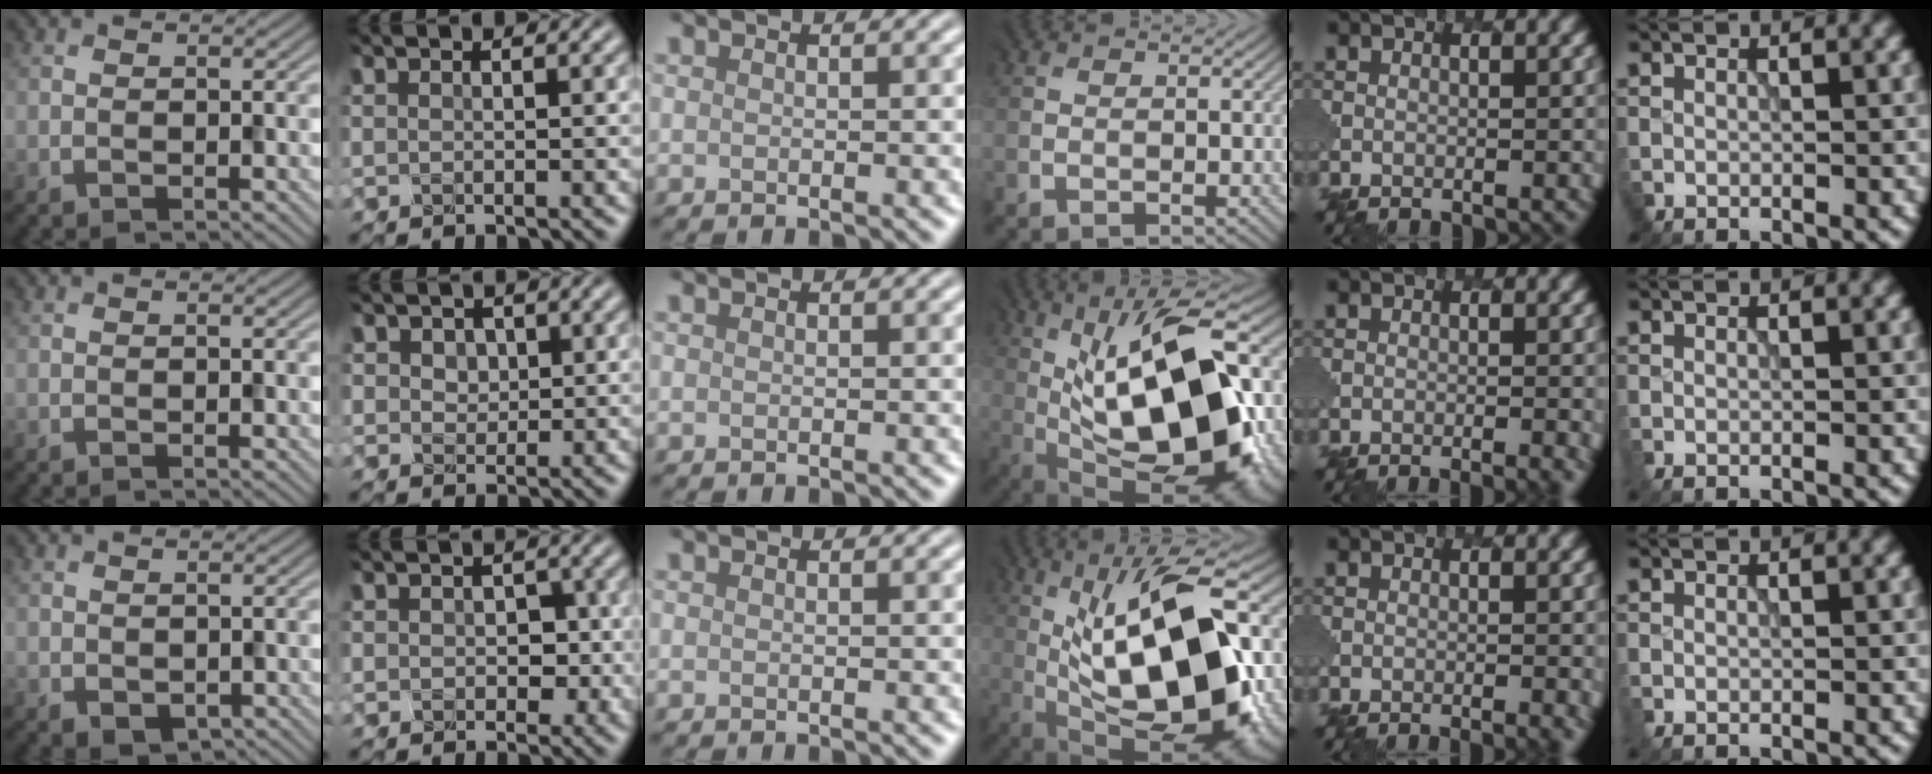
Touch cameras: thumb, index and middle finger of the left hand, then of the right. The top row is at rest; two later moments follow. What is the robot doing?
{"motion": "dispense", "object": "toothpaste"}